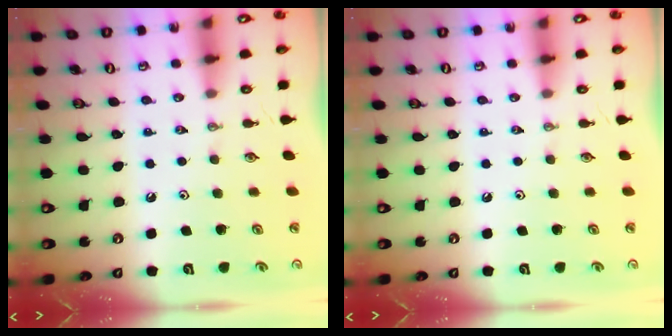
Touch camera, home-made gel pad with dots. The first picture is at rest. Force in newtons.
{"total": 0.0}